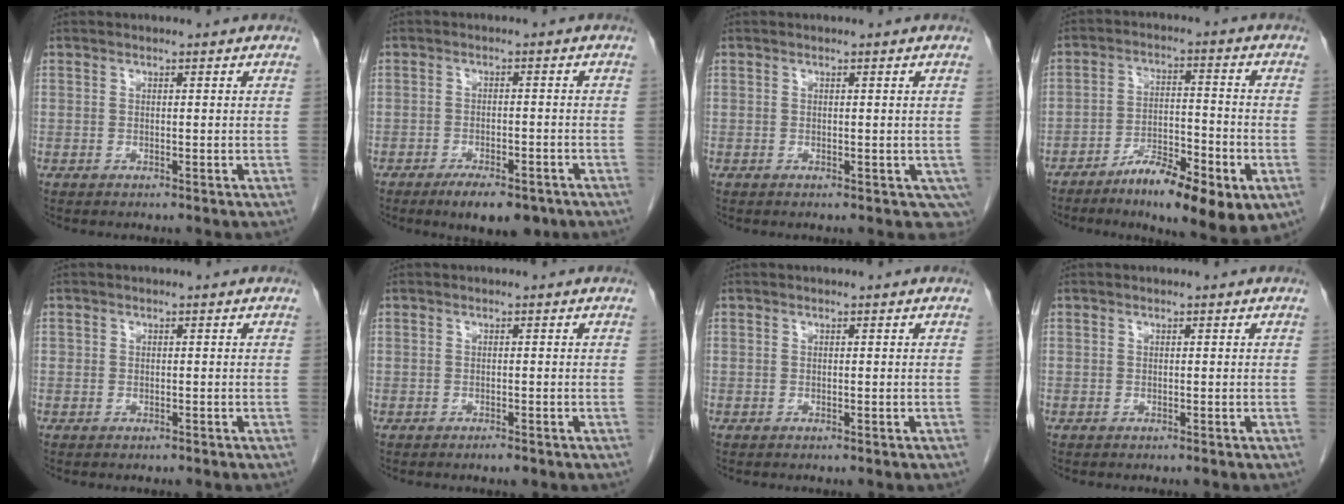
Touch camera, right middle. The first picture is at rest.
{"total": 7.2, "force": [-5.2, 2.5, 4.4], "torque": [-0.060, -0.005, -0.075]}
{"total": 2.4, "force": [-0.5, 1.6, 1.7], "torque": [-0.014, -0.001, -0.004]}
{"total": 12.2, "force": [-6.7, 2.8, 9.8], "torque": [-0.153, -0.001, -0.103]}
{"total": 0.6, "force": [-0.4, 0.5, 0.0], "torque": [-0.002, 0.005, -0.007]}
{"total": 1.0, "force": [-0.8, 0.3, 0.6], "torque": [-0.009, -0.001, -0.008]}
{"total": 0.0}
{"total": 0.0}